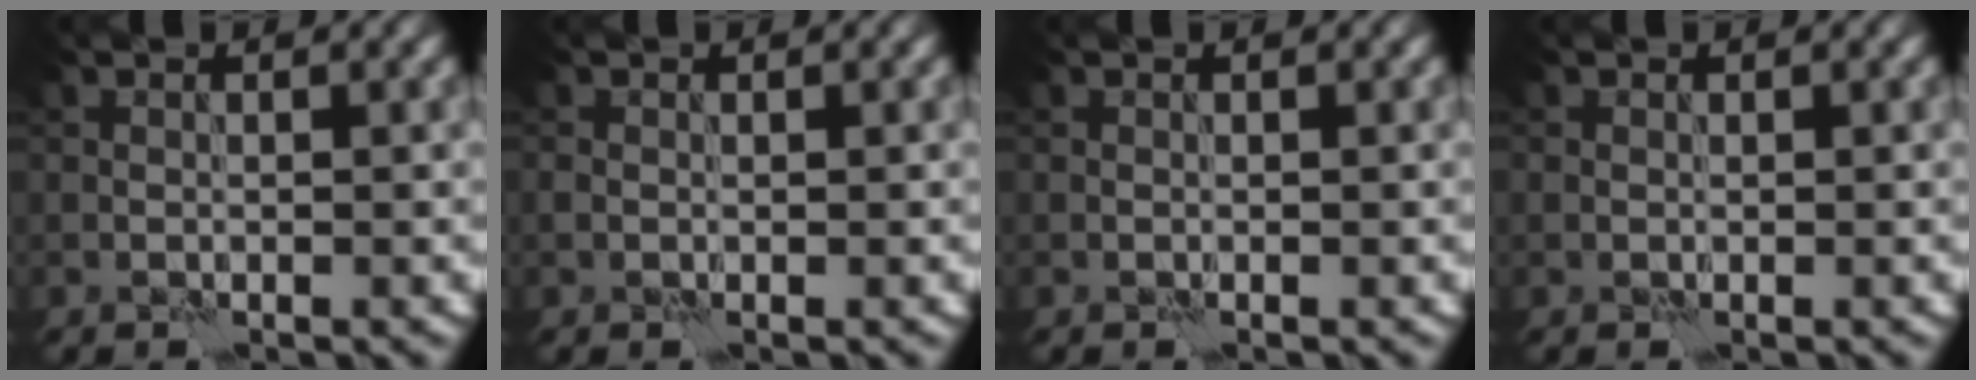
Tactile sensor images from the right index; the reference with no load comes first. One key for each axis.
{"total": 0.8, "fx": -0.3, "fy": 0.7, "fz": 0.4, "tx": -0.011, "ty": -0.003, "tz": -0.004}
{"total": 0.0}
{"total": 0.0}